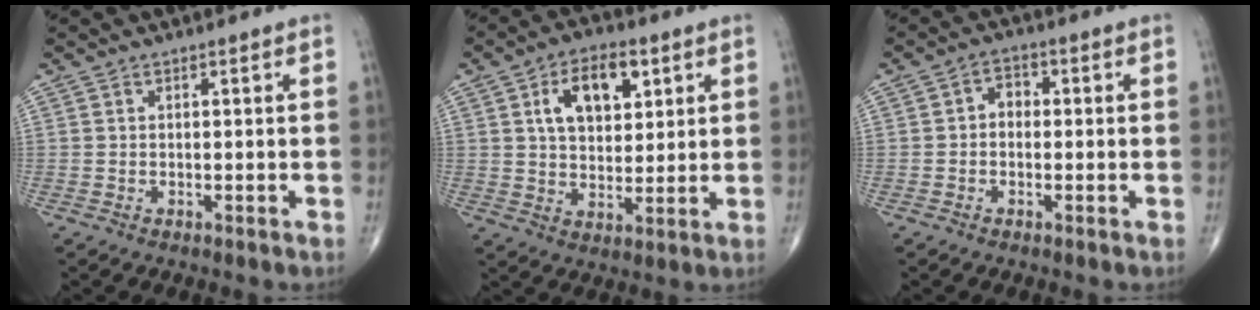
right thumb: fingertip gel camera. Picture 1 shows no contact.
{"total": 11.3, "force": [4.2, 6.6, 8.2], "torque": [-0.108, -0.007, 0.069]}
{"total": 3.2, "force": [-0.1, 2.4, 2.1], "torque": [-0.019, 0.016, -0.012]}